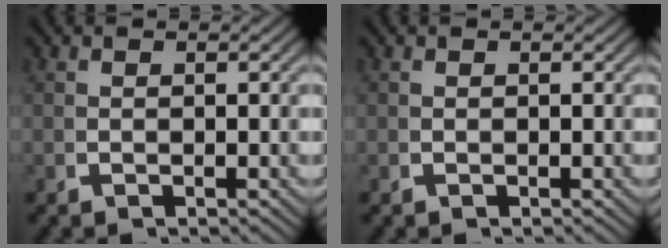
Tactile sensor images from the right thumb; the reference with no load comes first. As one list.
[{"total": 0.0}]